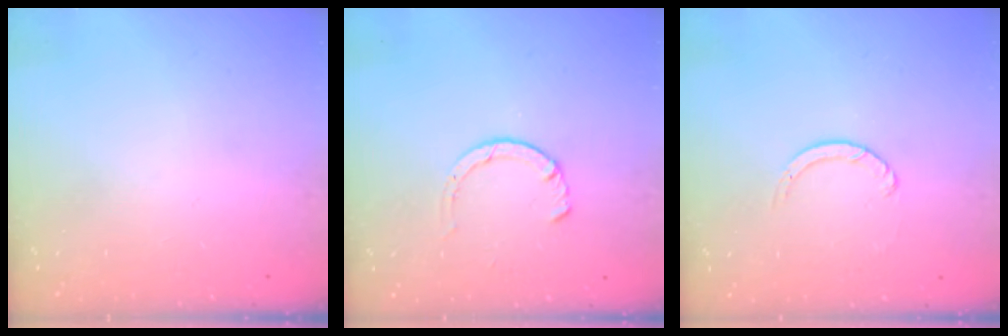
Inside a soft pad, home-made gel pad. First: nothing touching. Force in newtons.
{"total": 1.2, "press": 1.2, "slide": 0.3}
{"total": 1.3, "press": 1.2, "slide": 0.2}